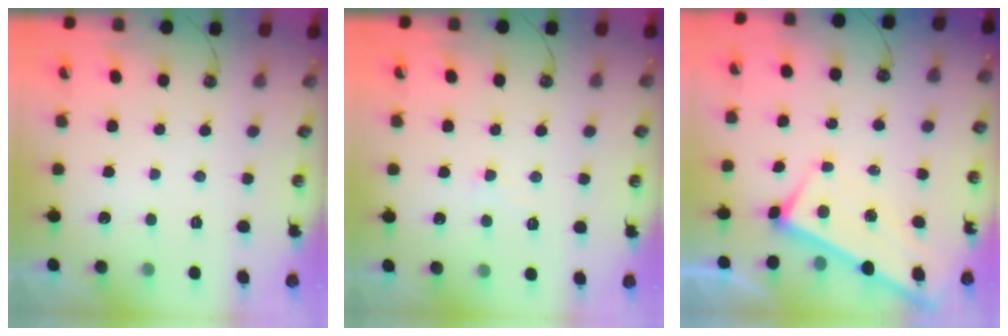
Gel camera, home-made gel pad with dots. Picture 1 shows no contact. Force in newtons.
{"total": 0.7, "press": 0.5, "slide": 0.5}
{"total": 2.6, "press": 2.6, "slide": 0.1}